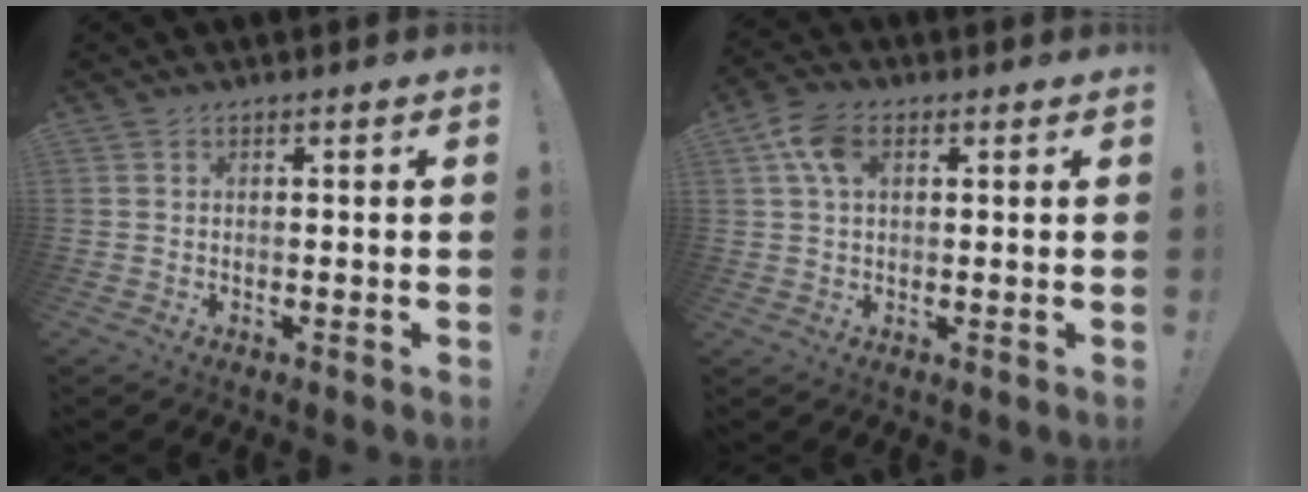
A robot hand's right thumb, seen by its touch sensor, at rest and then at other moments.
{"total": 8.5, "force": [2.8, 5.2, 6.1], "torque": [-0.108, 0.002, 0.054]}